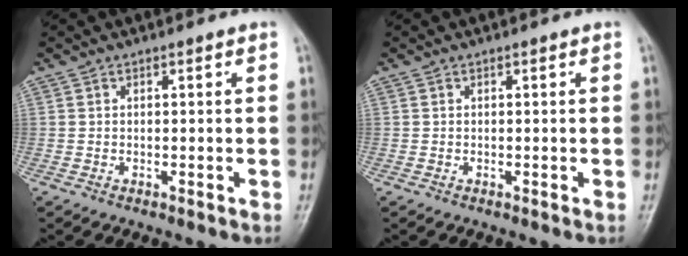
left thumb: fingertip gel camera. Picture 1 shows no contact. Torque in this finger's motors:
{"motor_torque": [-0.01, 0.02, 0.01, 0.02, 0.00]}